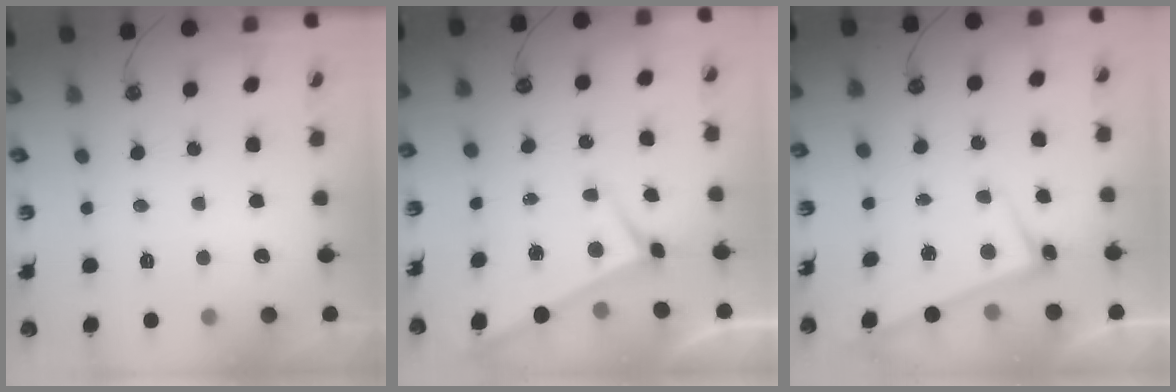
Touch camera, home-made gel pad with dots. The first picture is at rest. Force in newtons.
{"total": 3.9, "press": 3.9, "slide": 0.2}
{"total": 2.6, "press": 2.5, "slide": 0.7}